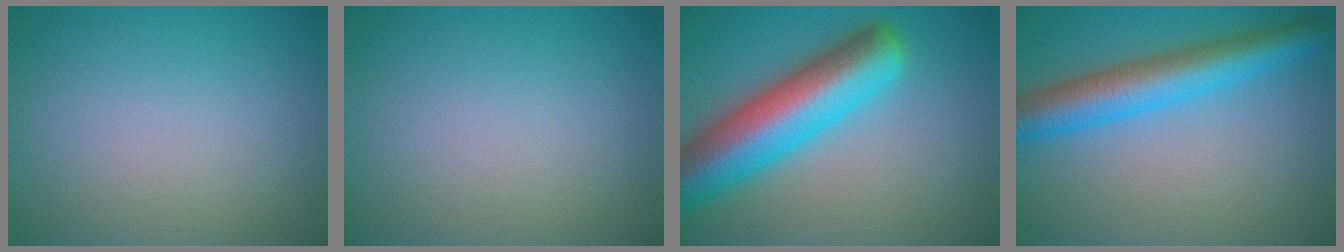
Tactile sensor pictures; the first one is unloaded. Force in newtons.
{"total": 0.0}
{"total": 10.1, "press": 10.1, "slide": 0.4}
{"total": 6.5, "press": 6.5, "slide": 0.2}